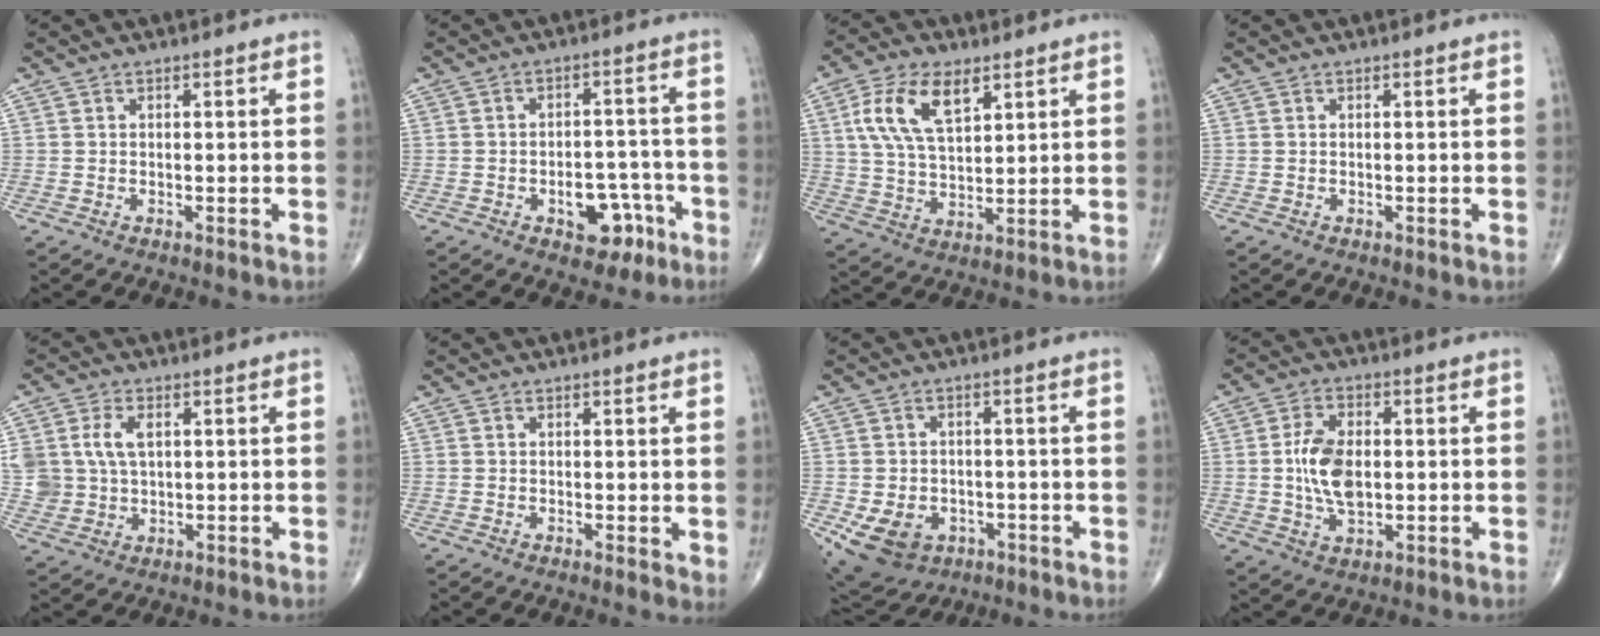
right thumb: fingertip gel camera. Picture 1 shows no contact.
{"total": 8.5, "force": [-4.1, 5.3, 5.3], "torque": [-0.037, 0.039, -0.051]}
{"total": 11.8, "force": [5.0, 5.9, 9.0], "torque": [-0.165, -0.009, 0.096]}
{"total": 0.0}
{"total": 8.5, "force": [1.9, 5.8, 5.8], "torque": [-0.119, 0.000, 0.045]}
{"total": 1.8, "force": [0.4, 0.7, 1.6], "torque": [-0.022, -0.009, 0.003]}
{"total": 10.3, "force": [-3.8, 8.0, 5.3], "torque": [-0.089, 0.013, -0.048]}
{"total": 9.1, "force": [0.1, 5.3, 7.4], "torque": [-0.136, 0.001, 0.002]}